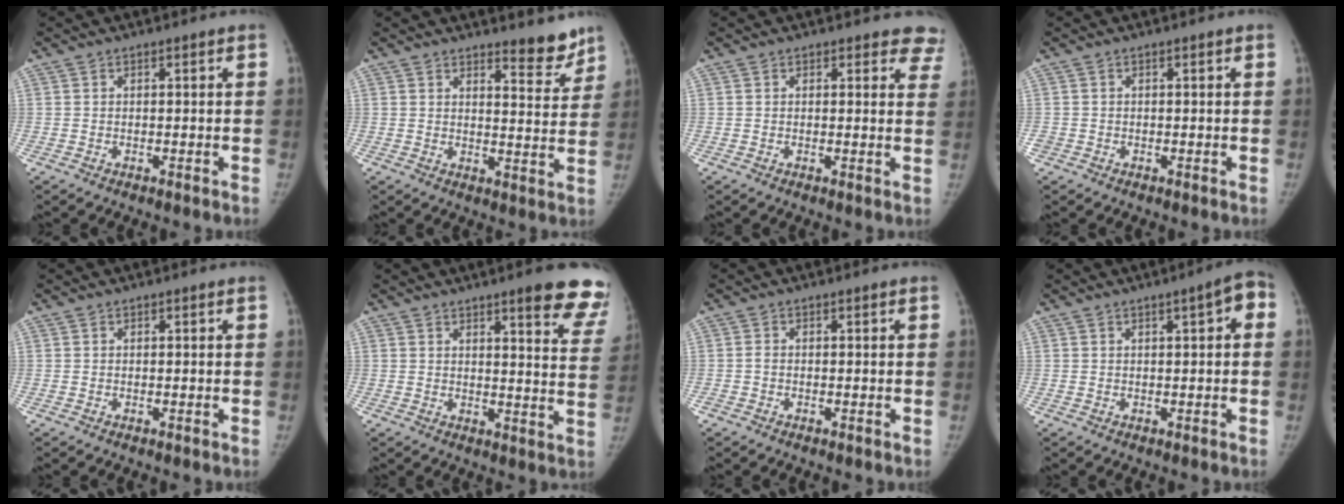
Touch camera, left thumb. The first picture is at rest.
{"total": 6.0, "force": [5.2, 1.6, 2.3], "torque": [-0.005, -0.048, 0.071]}
{"total": 5.9, "force": [5.3, 2.5, 0.6], "torque": [0.044, -0.022, 0.029]}
{"total": 0.9, "force": [-0.3, 0.8, 0.2], "torque": [0.001, 0.001, -0.006]}
{"total": 0.0}
{"total": 13.8, "force": [10.0, 2.5, 9.2], "torque": [-0.073, -0.053, 0.105]}
{"total": 0.6, "force": [-0.3, 0.4, 0.2], "torque": [-0.002, 0.000, -0.008]}
{"total": 4.2, "force": [1.0, 1.0, 4.0], "torque": [-0.045, 0.009, 0.008]}